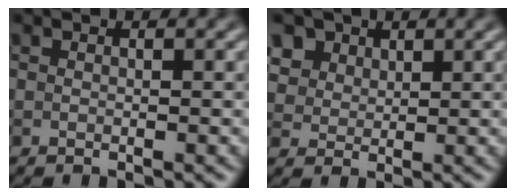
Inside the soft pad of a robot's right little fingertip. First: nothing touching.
{"total": 6.6, "force": [4.0, 4.7, 2.5], "torque": [-0.073, 0.002, 0.072]}